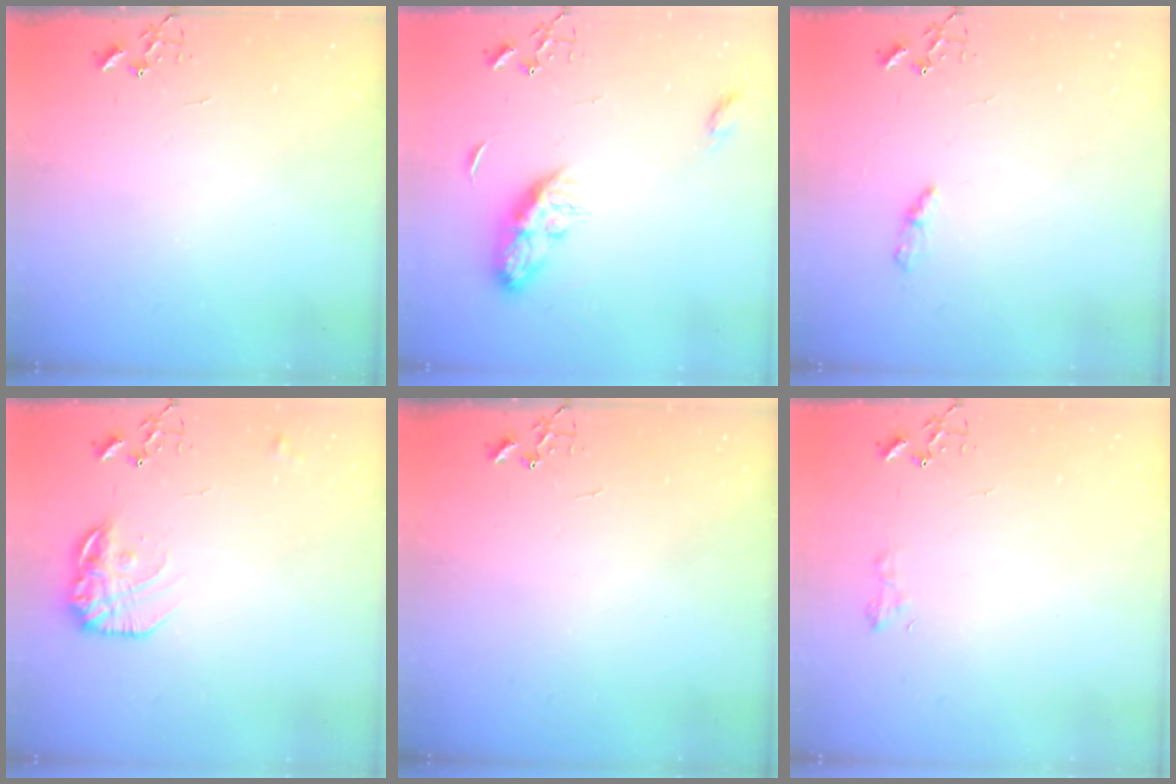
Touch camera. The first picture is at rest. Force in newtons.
{"total": 8.8, "press": 8.8, "slide": 0.0}
{"total": 4.2, "press": 4.2, "slide": 0.5}
{"total": 13.6, "press": 13.6, "slide": 0.7}
{"total": 0.0}
{"total": 5.6, "press": 5.6, "slide": 0.6}